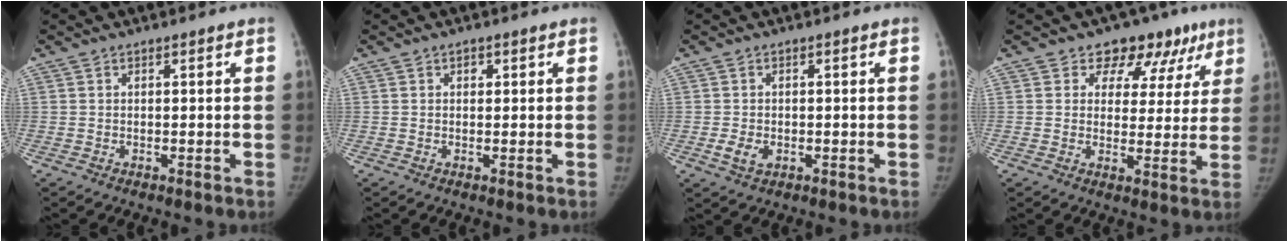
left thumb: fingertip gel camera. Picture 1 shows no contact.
{"total": 0.9, "force": [0.4, 0.7, 0.4], "torque": [0.003, 0.001, 0.005]}
{"total": 3.0, "force": [-0.8, 2.1, 2.0], "torque": [-0.036, 0.000, -0.010]}
{"total": 11.0, "force": [6.8, 7.9, 3.7], "torque": [0.012, -0.017, 0.073]}